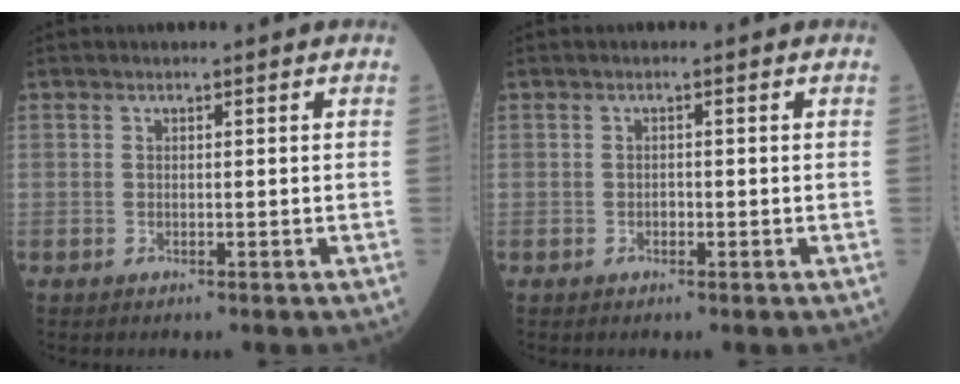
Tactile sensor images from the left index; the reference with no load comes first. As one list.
[{"total": 0.6, "force": [-0.3, 0.4, 0.4], "torque": [-0.006, 0.002, -0.007]}]